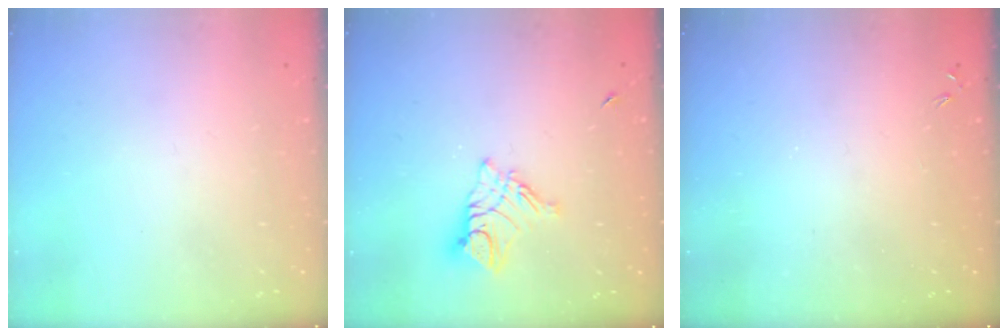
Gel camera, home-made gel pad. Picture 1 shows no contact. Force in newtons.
{"total": 9.1, "press": 9.0, "slide": 0.8}
{"total": 0.0}